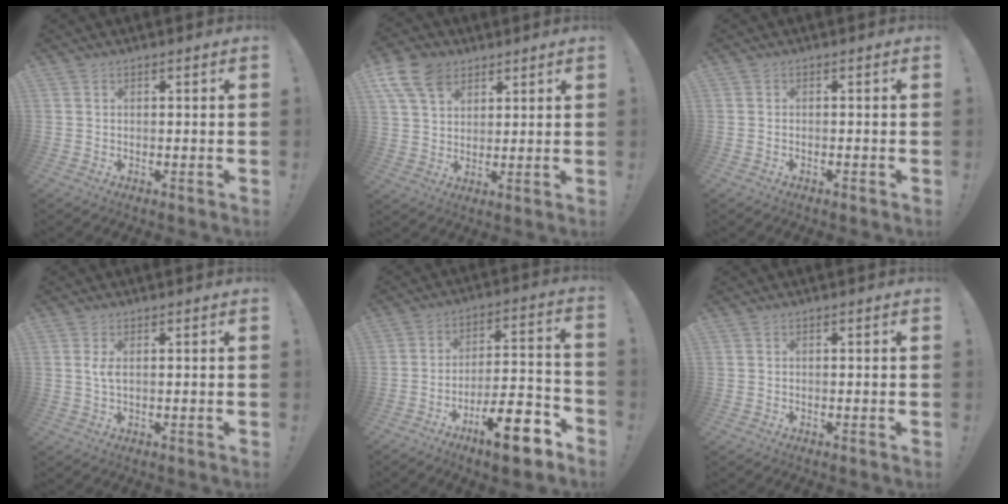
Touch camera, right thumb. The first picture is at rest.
{"total": 11.9, "force": [6.6, 7.9, 6.0], "torque": [-0.108, -0.030, 0.127]}
{"total": 0.9, "force": [-0.9, 0.0, 0.1], "torque": [-0.005, 0.001, -0.015]}
{"total": 2.5, "force": [0.6, 0.8, 2.3], "torque": [-0.044, 0.001, 0.009]}
{"total": 16.5, "force": [-10.6, 4.6, 11.8], "torque": [-0.158, 0.071, -0.169]}
{"total": 0.0}